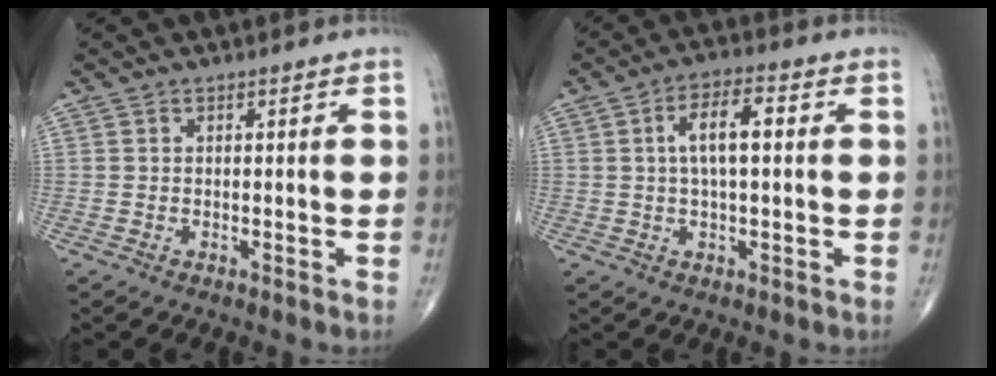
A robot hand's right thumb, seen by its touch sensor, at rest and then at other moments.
{"total": 7.3, "force": [1.1, 2.8, 6.6], "torque": [-0.116, 0.016, 0.014]}